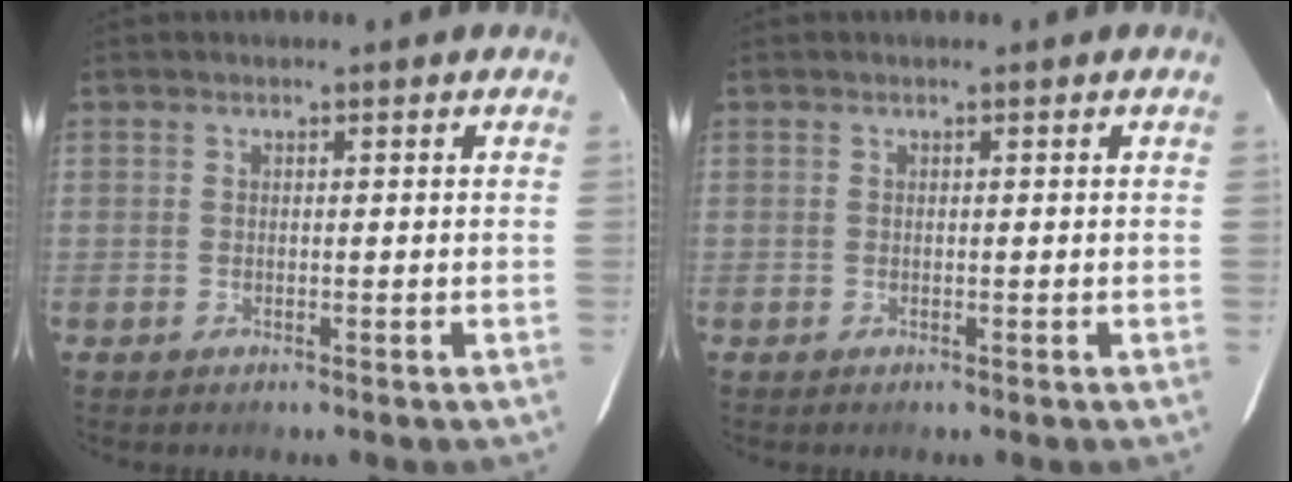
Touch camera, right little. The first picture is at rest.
{"total": 0.0}